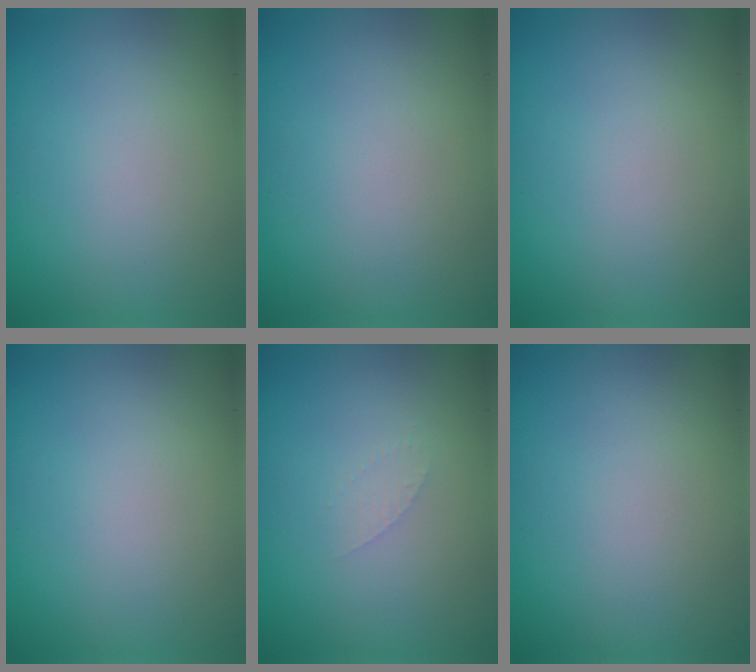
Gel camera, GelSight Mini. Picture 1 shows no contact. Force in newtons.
{"total": 0.0}
{"total": 0.0}
{"total": 0.0}
{"total": 0.7, "press": 0.7, "slide": 0.1}
{"total": 0.0}